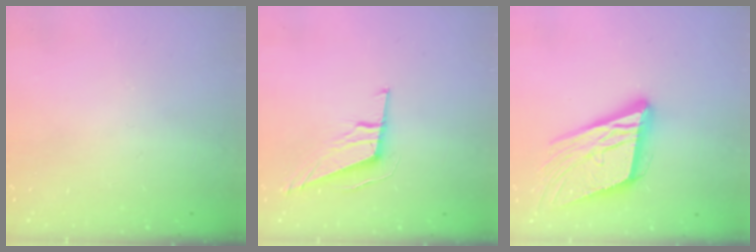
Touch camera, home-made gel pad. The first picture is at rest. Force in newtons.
{"total": 9.7, "press": 9.5, "slide": 2.0}
{"total": 18.5, "press": 18.2, "slide": 3.6}